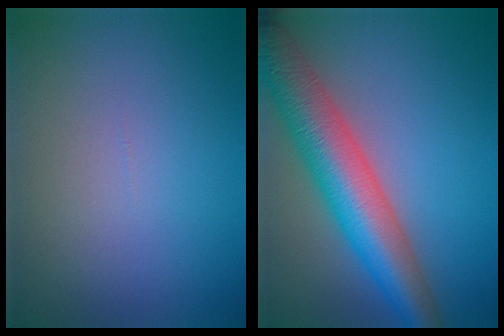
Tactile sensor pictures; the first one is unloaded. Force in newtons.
{"total": 8.7, "press": 8.7, "slide": 0.2}